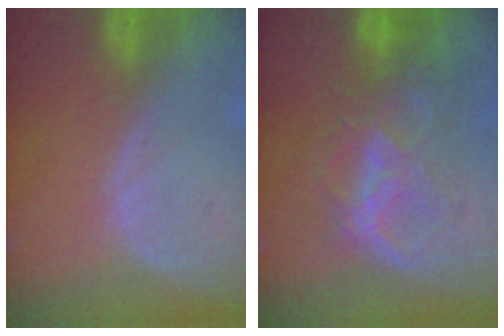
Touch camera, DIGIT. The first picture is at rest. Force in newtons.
{"total": 6.4, "press": 6.4, "slide": 0.7}